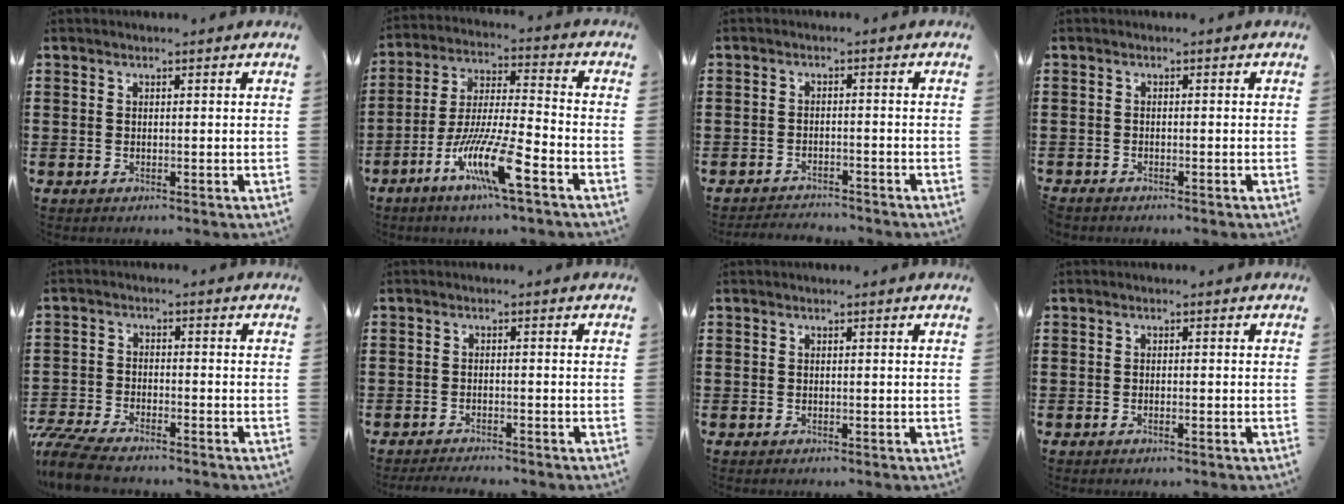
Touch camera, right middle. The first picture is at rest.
{"total": 11.5, "force": [-6.5, 1.4, 9.4], "torque": [-0.190, -0.004, -0.125]}
{"total": 2.3, "force": [-2.3, 0.2, 0.1], "torque": [-0.007, 0.000, -0.049]}
{"total": 0.8, "force": [-0.8, 0.1, -0.1], "torque": [0.000, 0.002, -0.017]}
{"total": 5.7, "force": [-5.3, 0.8, 2.0], "torque": [-0.064, -0.008, -0.111]}
{"total": 1.7, "force": [-1.7, 0.0, 0.4], "torque": [-0.010, 0.000, -0.033]}
{"total": 0.0}
{"total": 0.6, "force": [-0.3, 0.1, 0.5], "torque": [-0.010, -0.002, -0.006]}